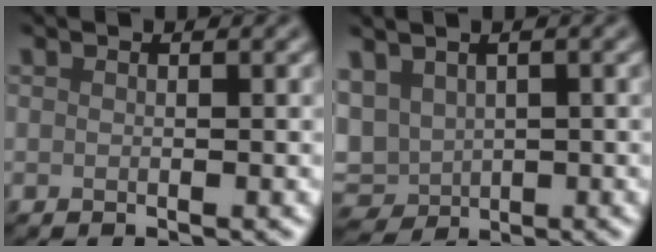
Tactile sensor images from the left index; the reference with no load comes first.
{"total": 4.1, "force": [0.1, 3.0, 2.9], "torque": [-0.059, -0.003, 0.009]}